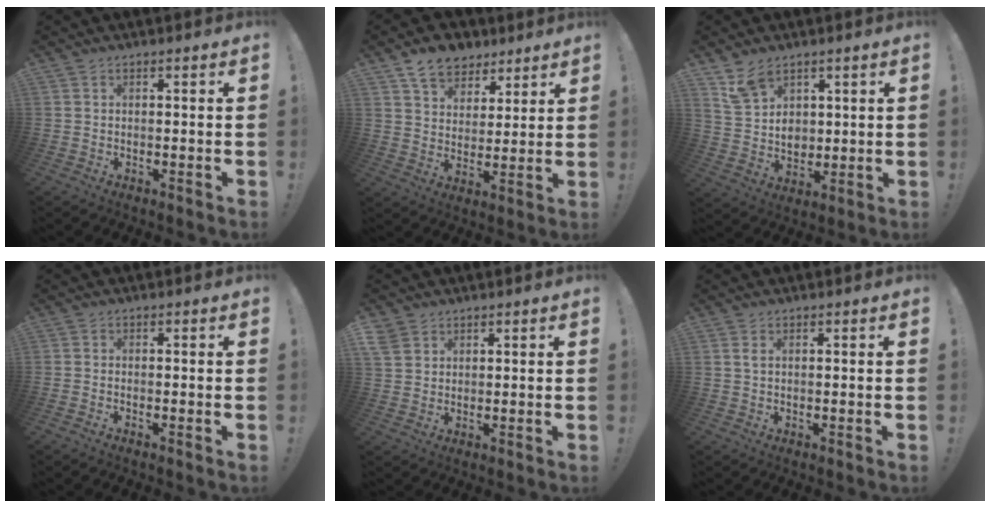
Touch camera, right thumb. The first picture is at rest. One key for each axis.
{"total": 10.0, "fx": 7.2, "fy": 6.4, "fz": 2.6, "tx": -0.045, "ty": -0.045, "tz": 0.141}
{"total": 9.4, "fx": 6.2, "fy": 6.5, "fz": 2.9, "tx": -0.052, "ty": -0.033, "tz": 0.124}
{"total": 1.1, "fx": -0.9, "fy": -0.3, "fz": 0.4, "tx": -0.012, "ty": 0.001, "tz": -0.015}
{"total": 3.8, "fx": 2.5, "fy": 2.6, "fz": 1.2, "tx": -0.013, "ty": -0.013, "tz": 0.048}
{"total": 1.0, "fx": 0.3, "fy": 0.3, "fz": 0.9, "tx": -0.024, "ty": 0.005, "tz": 0.005}